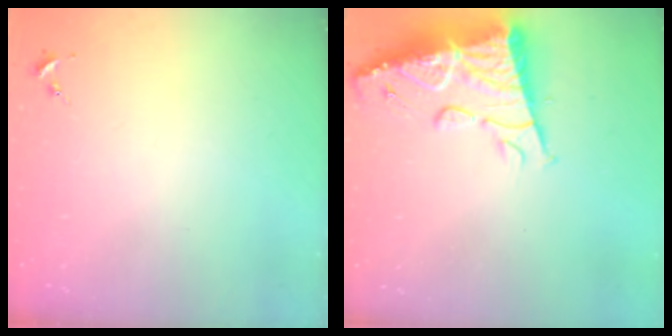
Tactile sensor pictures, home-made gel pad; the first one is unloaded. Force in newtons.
{"total": 16.3, "press": 16.3, "slide": 1.7}